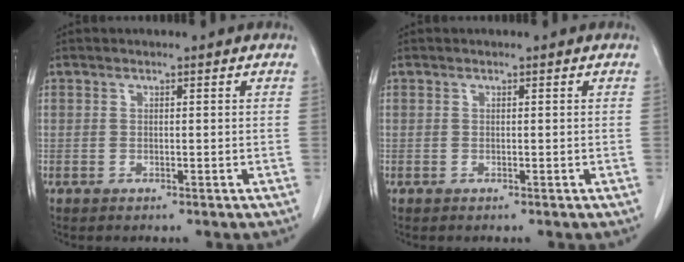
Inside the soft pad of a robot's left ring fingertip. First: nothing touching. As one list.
[{"total": 0.0}]